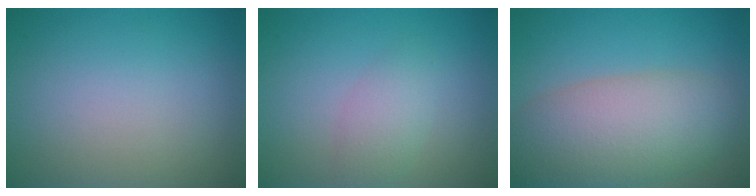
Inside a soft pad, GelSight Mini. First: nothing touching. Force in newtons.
{"total": 2.3, "press": 2.3, "slide": 0.1}
{"total": 8.7, "press": 8.7, "slide": 0.8}